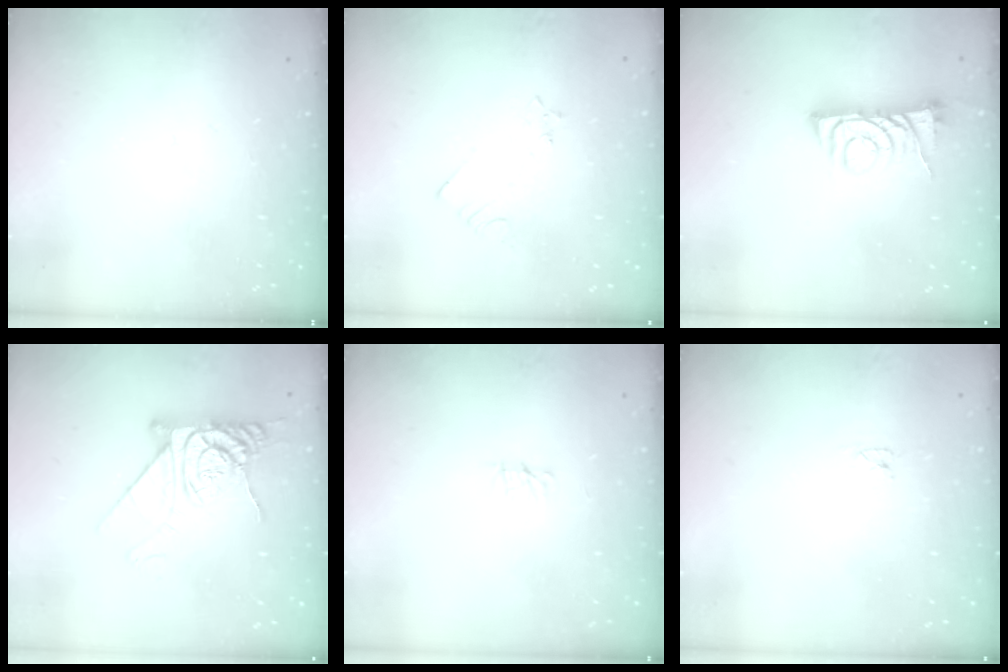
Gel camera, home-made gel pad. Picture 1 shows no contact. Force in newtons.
{"total": 2.5, "press": 2.5, "slide": 0.3}
{"total": 7.1, "press": 7.0, "slide": 0.9}
{"total": 14.4, "press": 14.4, "slide": 1.3}
{"total": 0.0}
{"total": 2.6, "press": 2.6, "slide": 0.3}